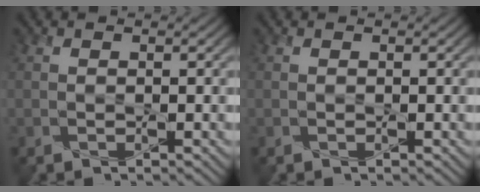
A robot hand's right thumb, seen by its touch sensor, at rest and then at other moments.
{"total": 0.0}